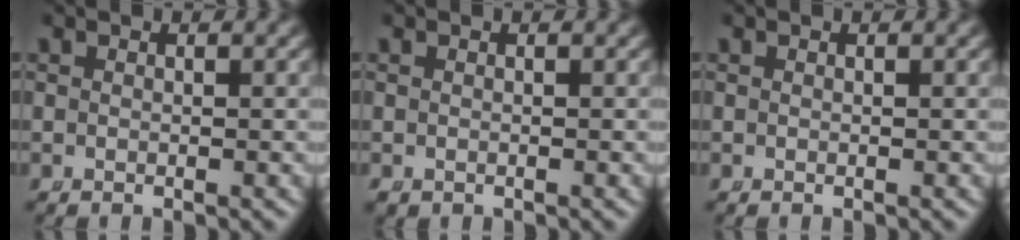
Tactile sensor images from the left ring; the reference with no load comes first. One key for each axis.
{"total": 0.7, "fx": -0.4, "fy": 0.5, "fz": 0.2, "tx": -0.011, "ty": -0.011, "tz": -0.001}
{"total": 0.0}